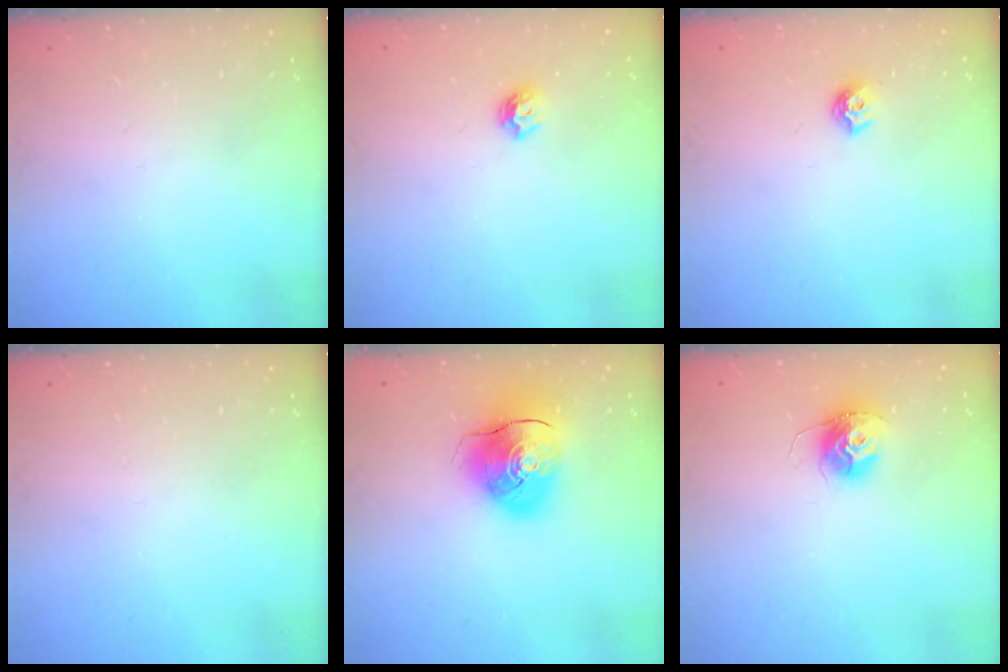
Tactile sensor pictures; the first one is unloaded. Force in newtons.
{"total": 6.4, "press": 6.4, "slide": 0.7}
{"total": 6.9, "press": 6.8, "slide": 0.7}
{"total": 0.0}
{"total": 12.5, "press": 12.3, "slide": 2.1}
{"total": 11.1, "press": 11.1, "slide": 0.9}